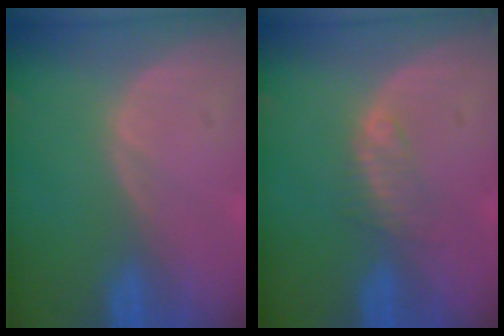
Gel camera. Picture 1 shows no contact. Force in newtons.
{"total": 2.3, "press": 2.3, "slide": 0.2}